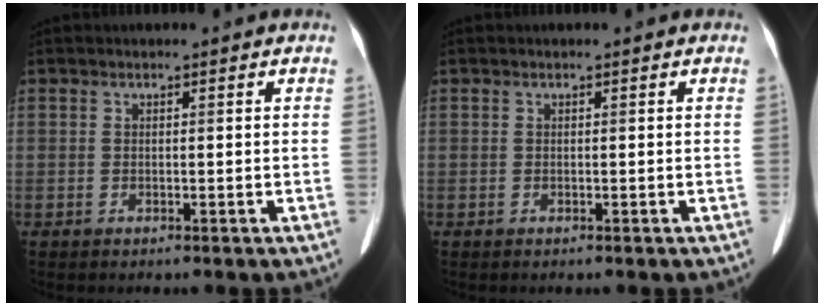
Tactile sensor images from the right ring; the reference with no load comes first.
{"total": 0.0}